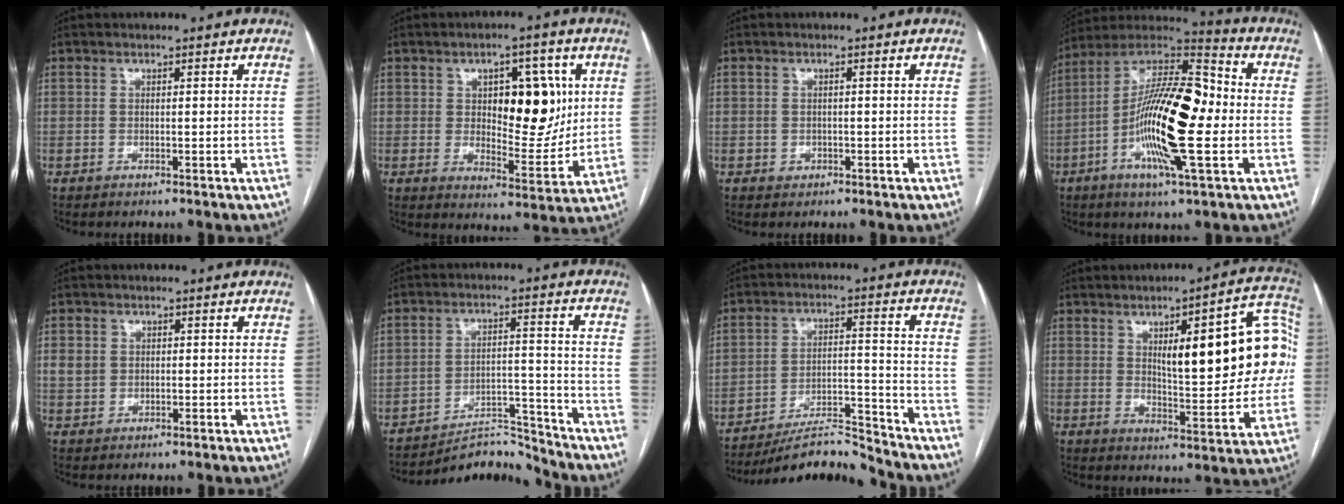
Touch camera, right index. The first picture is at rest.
{"total": 11.7, "force": [2.8, 5.4, 10.0], "torque": [-0.130, 0.012, 0.050]}
{"total": 1.2, "force": [-0.5, 1.1, 0.2], "torque": [0.000, 0.004, -0.005]}
{"total": 19.7, "force": [-2.6, 3.9, 19.1], "torque": [-0.348, 0.015, -0.052]}
{"total": 3.0, "force": [0.4, 2.7, 1.3], "torque": [-0.025, 0.016, 0.013]}
{"total": 7.3, "force": [-7.2, 0.9, -0.9], "torque": [0.022, 0.039, -0.117]}
{"total": 10.5, "force": [-10.3, 0.6, 2.1], "torque": [-0.029, 0.025, -0.178]}
{"total": 19.0, "force": [3.5, 5.3, 17.9], "torque": [-0.229, 0.030, 0.050]}